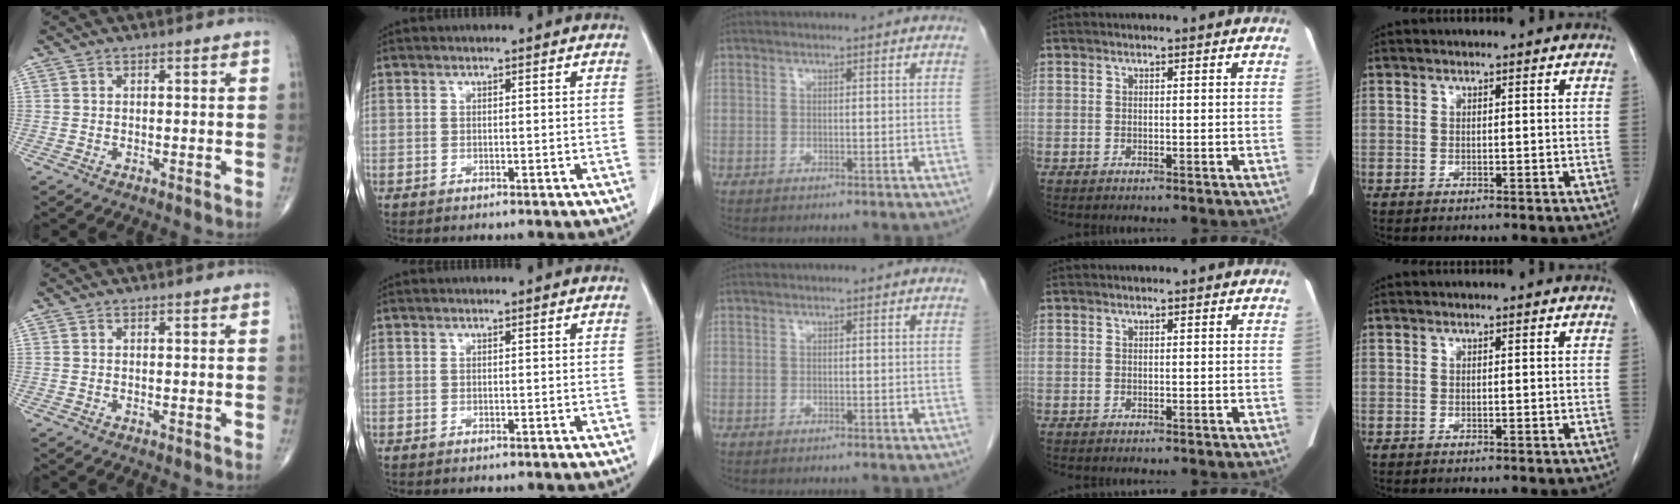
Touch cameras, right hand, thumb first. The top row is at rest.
{}